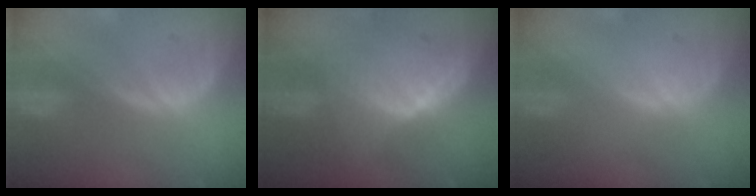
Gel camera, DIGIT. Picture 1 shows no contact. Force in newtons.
{"total": 6.4, "press": 6.2, "slide": 1.8}
{"total": 0.0}